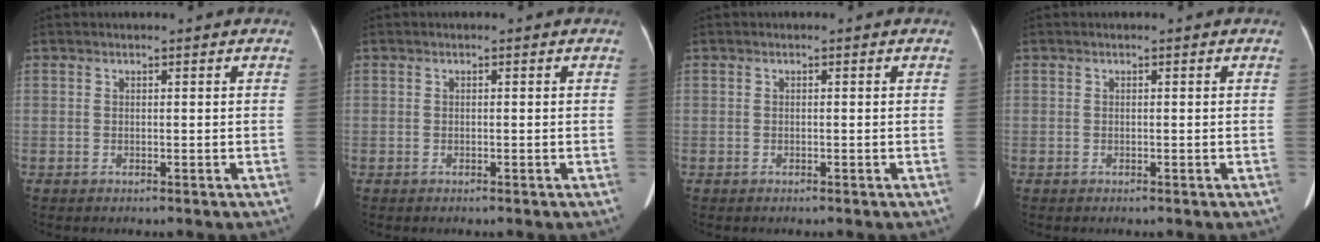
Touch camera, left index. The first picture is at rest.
{"total": 0.0}
{"total": 0.0}
{"total": 0.0}